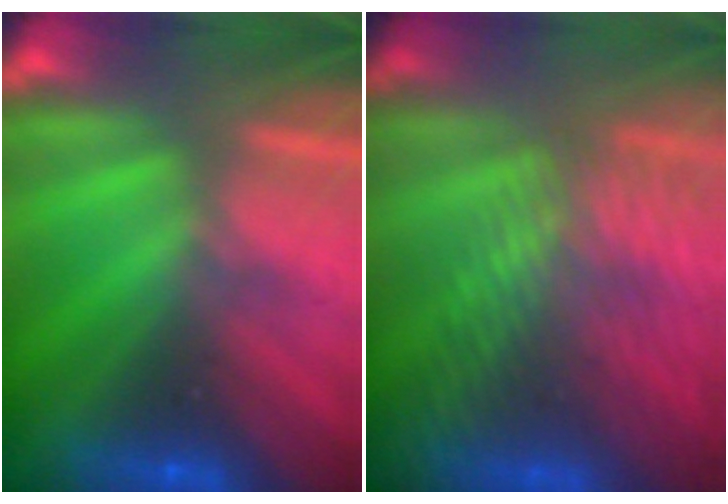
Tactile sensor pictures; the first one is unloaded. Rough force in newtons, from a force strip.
{"total": 9.3}